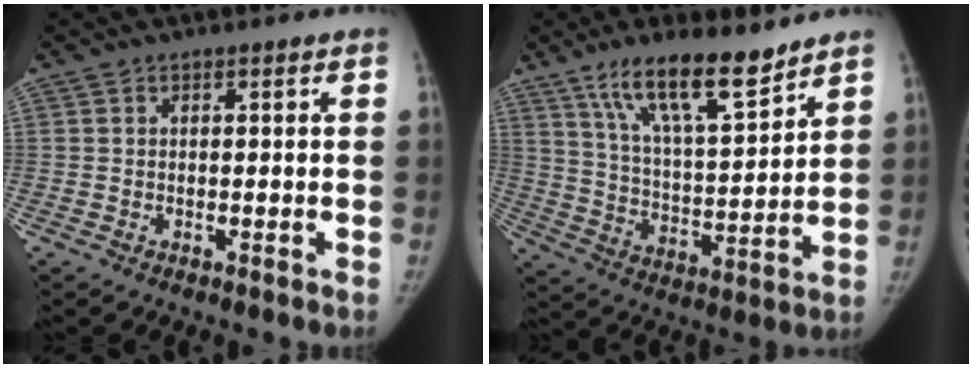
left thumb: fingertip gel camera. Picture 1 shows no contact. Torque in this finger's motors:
{"motor_torque": [0.44, 0.05, 1.34, -1.19, 0.29]}